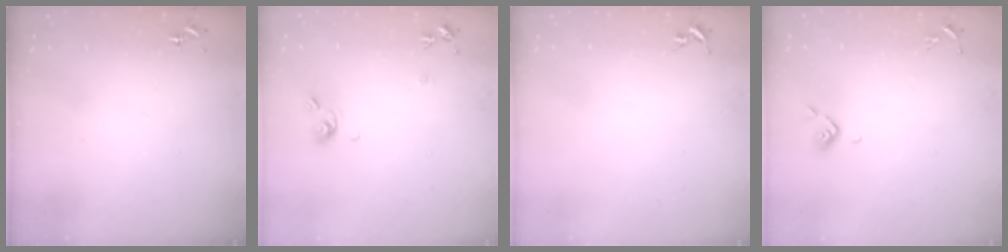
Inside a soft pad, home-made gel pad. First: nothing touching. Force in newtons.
{"total": 7.9, "press": 7.9, "slide": 0.8}
{"total": 0.0}
{"total": 5.5, "press": 5.3, "slide": 1.5}